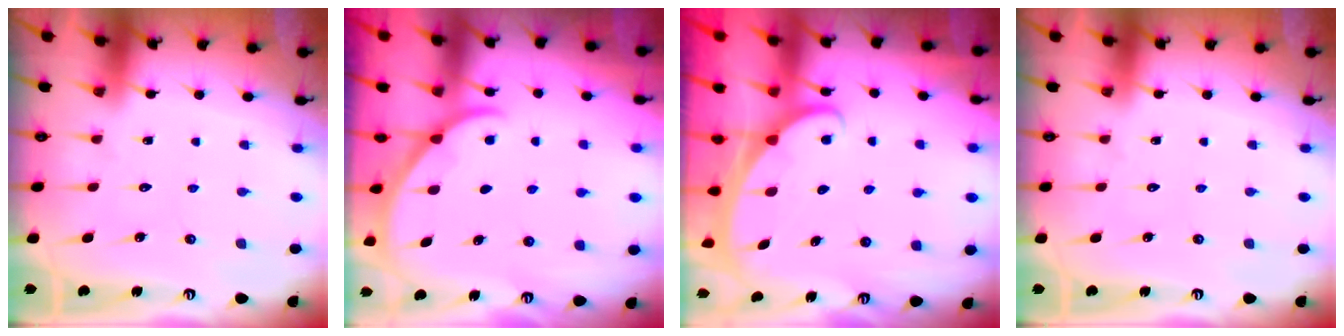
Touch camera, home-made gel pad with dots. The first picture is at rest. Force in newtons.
{"total": 2.1, "press": 2.1, "slide": 0.2}
{"total": 1.9, "press": 1.9, "slide": 0.1}
{"total": 0.0}